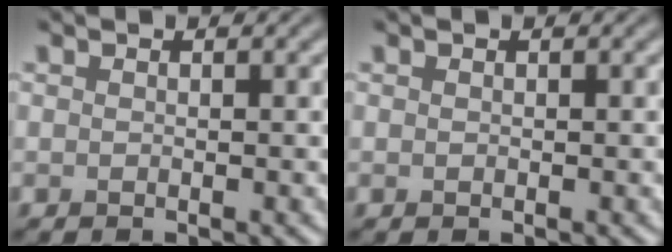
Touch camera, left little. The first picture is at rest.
{"total": 0.0}